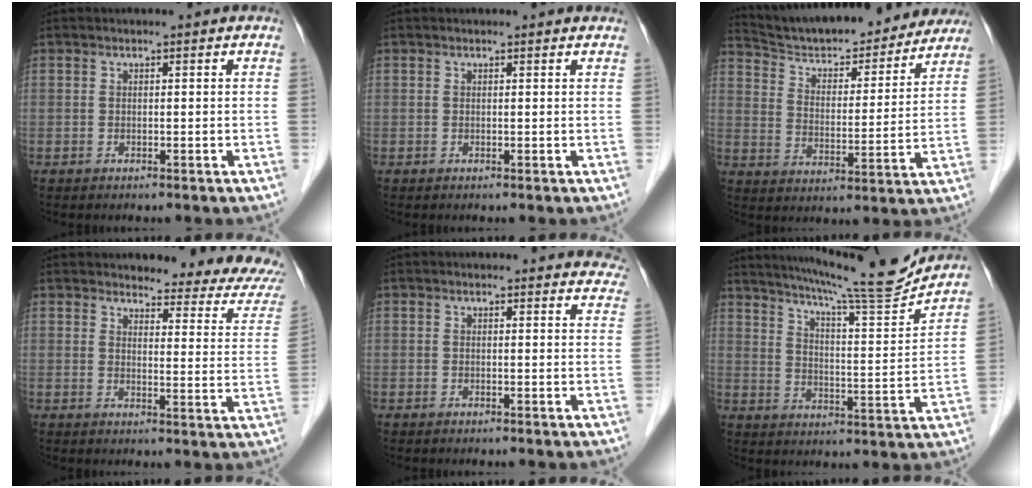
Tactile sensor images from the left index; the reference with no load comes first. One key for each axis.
{"total": 1.9, "fx": 1.8, "fy": 0.2, "fz": 0.2, "tx": -0.012, "ty": 0.003, "tz": 0.013}
{"total": 21.7, "fx": 20.1, "fy": 4.4, "fz": 6.9, "tx": -0.103, "ty": -0.002, "tz": 0.286}
{"total": 15.0, "fx": 13.5, "fy": 3.3, "fz": 5.6, "tx": -0.034, "ty": -0.051, "tz": 0.127}
{"total": 9.2, "fx": 8.7, "fy": 2.6, "fz": 1.3, "tx": 0.023, "ty": -0.007, "tz": 0.065}
{"total": 16.6, "fx": 15.3, "fy": -0.9, "fz": 6.2, "tx": -0.106, "ty": -0.034, "tz": 0.219}